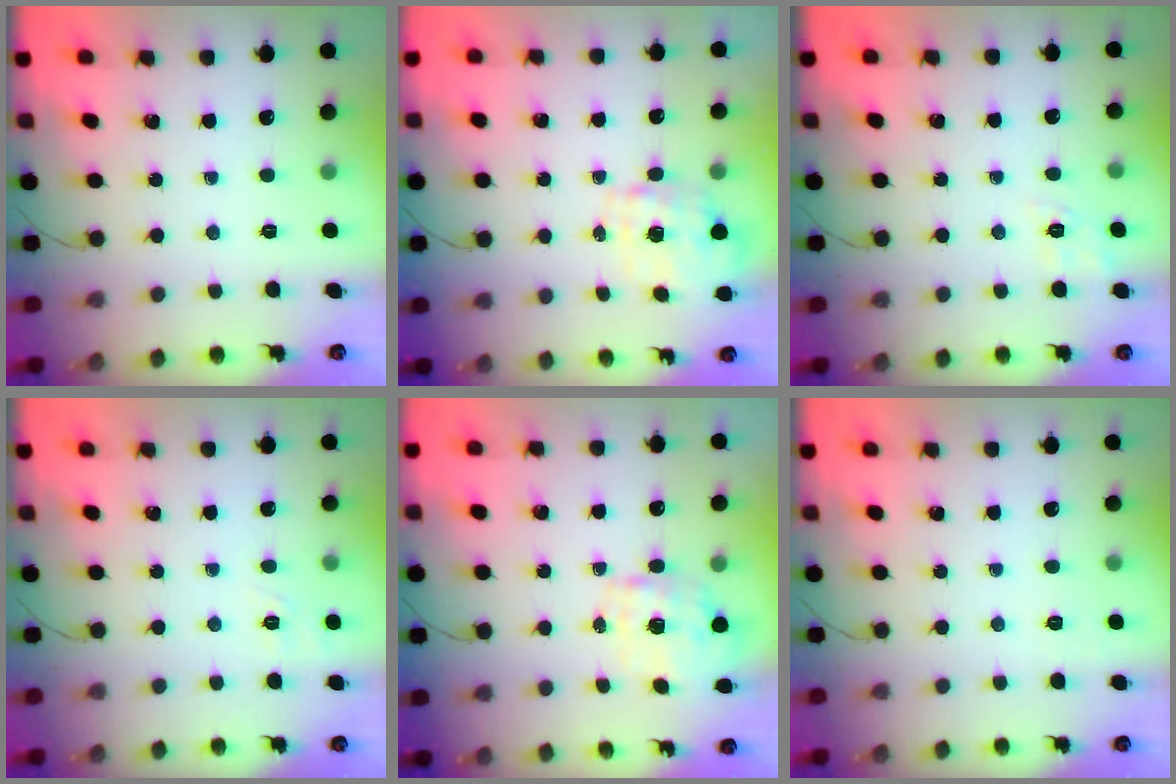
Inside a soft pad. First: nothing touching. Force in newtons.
{"total": 1.6, "press": 1.5, "slide": 0.5}
{"total": 5.3, "press": 4.9, "slide": 2.0}
{"total": 1.5, "press": 0.1, "slide": 1.5}
{"total": 1.8, "press": 1.7, "slide": 0.6}
{"total": 2.0, "press": 1.3, "slide": 1.5}